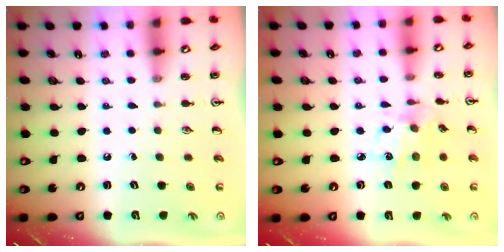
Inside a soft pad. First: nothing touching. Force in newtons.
{"total": 6.5, "press": 6.5, "slide": 0.5}